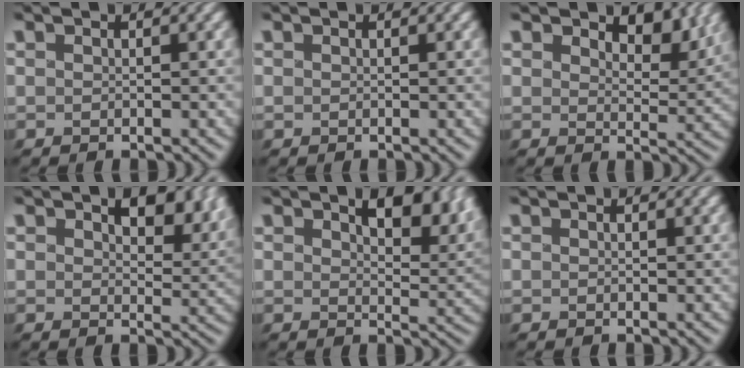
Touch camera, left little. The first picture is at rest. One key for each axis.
{"total": 0.0}
{"total": 5.1, "fx": 3.7, "fy": 2.5, "fz": 2.5, "tx": -0.041, "ty": -0.004, "tz": 0.046}
{"total": 6.8, "fx": 3.4, "fy": 4.0, "fz": 4.3, "tx": -0.073, "ty": -0.007, "tz": 0.053}
{"total": 7.7, "fx": 3.7, "fy": 4.0, "fz": 5.4, "tx": -0.078, "ty": -0.004, "tz": 0.060}
{"total": 0.0}